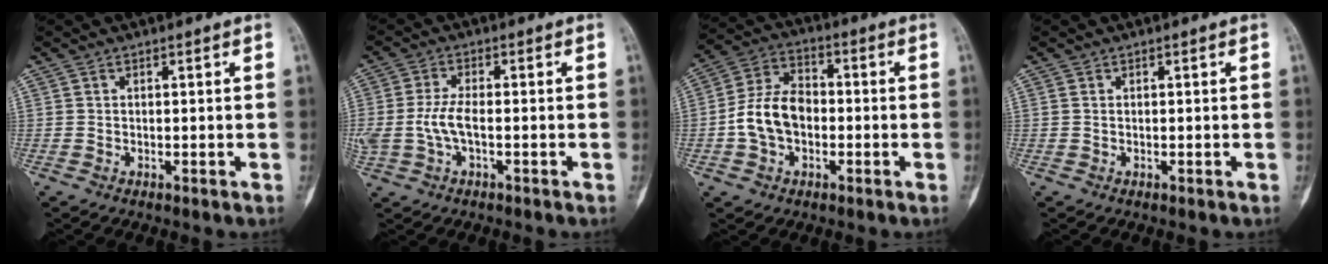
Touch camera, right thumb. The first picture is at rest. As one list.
[{"total": 5.8, "force": [-1.0, 2.7, 5.1], "torque": [-0.130, 0.014, -0.017]}, {"total": 10.5, "force": [-1.6, 7.4, 7.4], "torque": [-0.130, 0.033, -0.039]}, {"total": 0.0}]